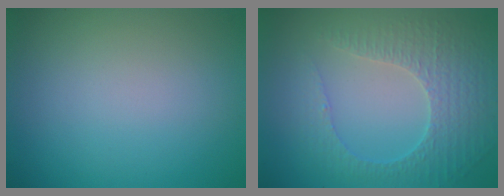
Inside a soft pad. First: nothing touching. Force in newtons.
{"total": 4.7, "press": 3.3, "slide": 3.3}